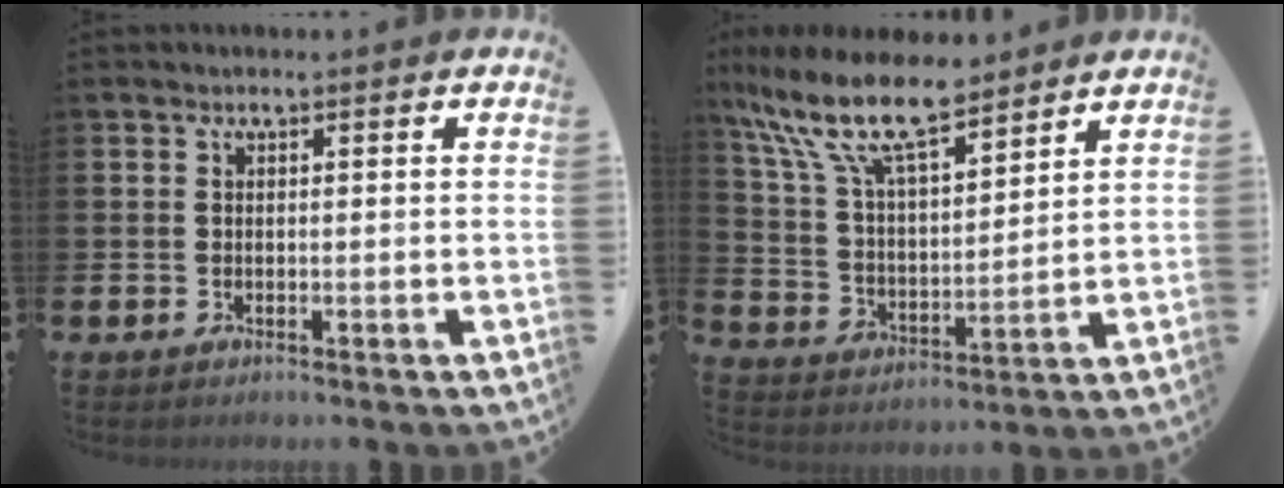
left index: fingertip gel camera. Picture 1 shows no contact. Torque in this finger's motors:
{"motor_torque": [0.75, -1.39, 1.05, 0.21]}